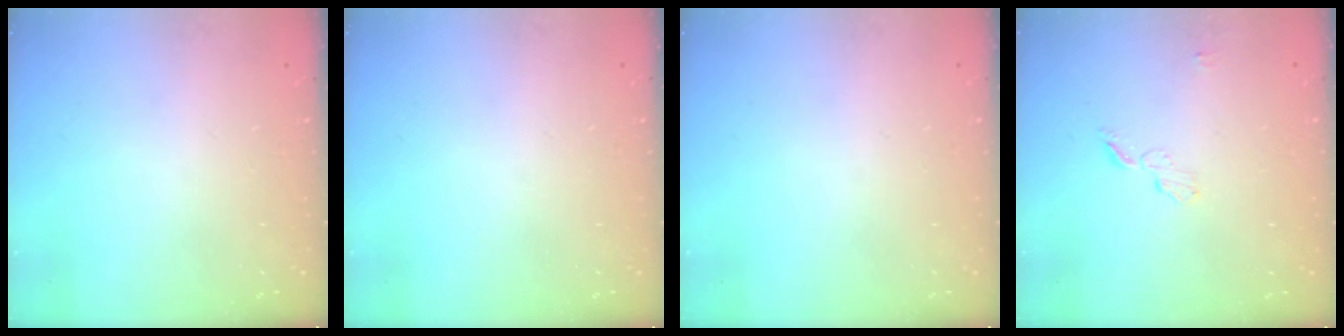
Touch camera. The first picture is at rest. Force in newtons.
{"total": 0.0}
{"total": 0.0}
{"total": 4.7, "press": 4.7, "slide": 0.4}